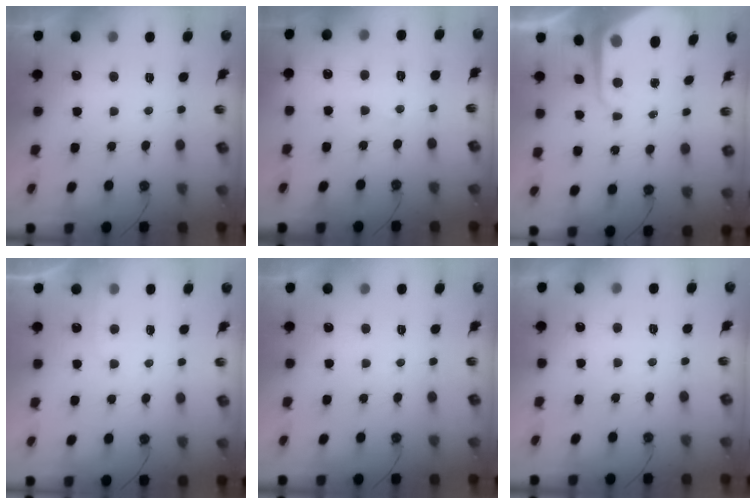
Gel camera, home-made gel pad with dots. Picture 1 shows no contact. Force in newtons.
{"total": 5.2, "press": 5.2, "slide": 0.5}
{"total": 8.6, "press": 8.5, "slide": 0.7}
{"total": 4.0, "press": 3.9, "slide": 0.6}
{"total": 0.0}
{"total": 1.2, "press": 1.2, "slide": 0.3}